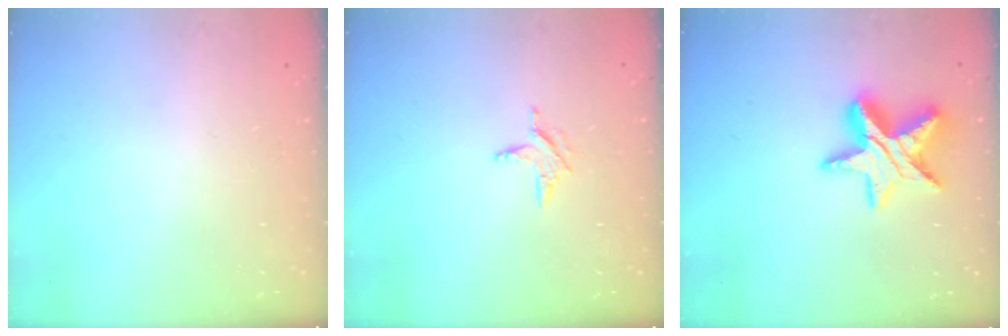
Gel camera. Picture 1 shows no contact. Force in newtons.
{"total": 4.4, "press": 4.4, "slide": 0.3}
{"total": 14.8, "press": 14.8, "slide": 1.1}